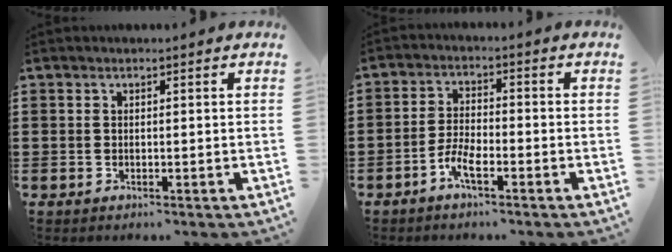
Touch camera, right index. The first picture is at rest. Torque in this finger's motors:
{"motor_torque": [0.41, 0.14, 0.12, 0.08]}